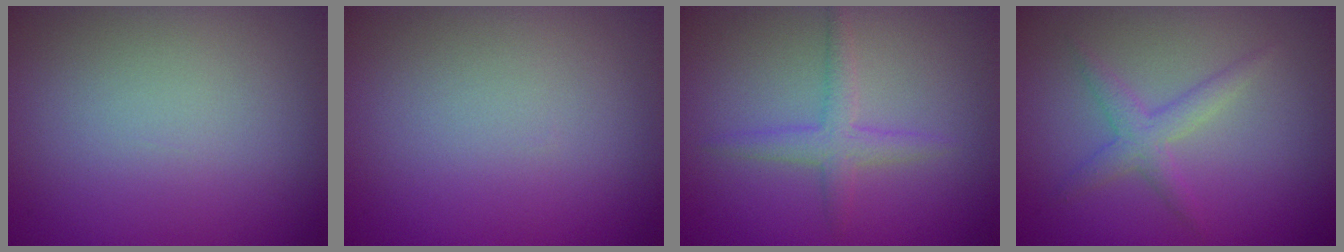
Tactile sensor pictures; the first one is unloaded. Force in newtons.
{"total": 0.0}
{"total": 2.0, "press": 2.0, "slide": 0.1}
{"total": 2.1, "press": 2.1, "slide": 0.1}